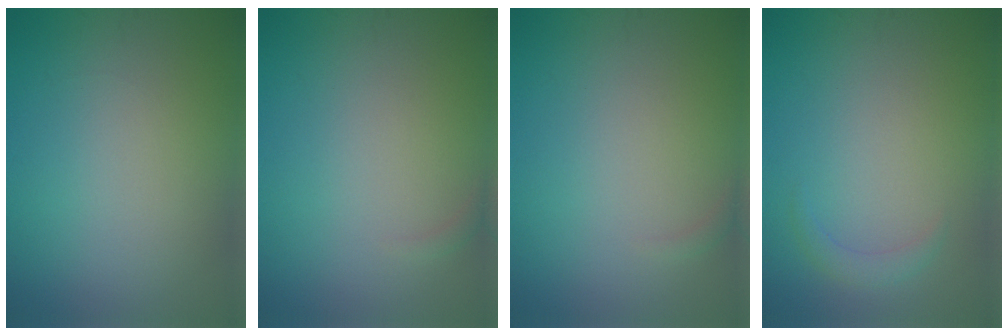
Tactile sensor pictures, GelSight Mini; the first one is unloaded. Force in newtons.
{"total": 0.6, "press": 0.6, "slide": 0.2}
{"total": 0.6, "press": 0.6, "slide": 0.2}
{"total": 1.3, "press": 1.3, "slide": 0.1}